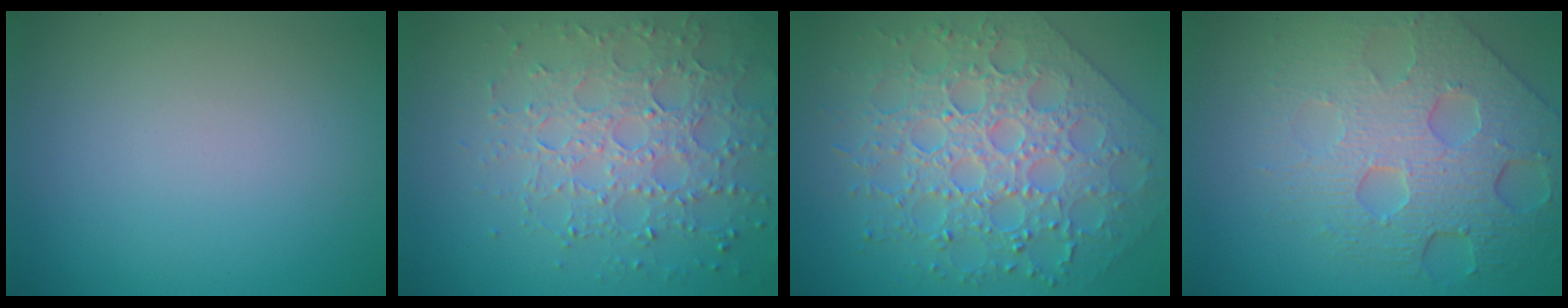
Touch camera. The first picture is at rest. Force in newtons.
{"total": 5.5, "press": 4.7, "slide": 2.8}
{"total": 6.8, "press": 6.0, "slide": 3.3}
{"total": 8.1, "press": 5.7, "slide": 5.8}